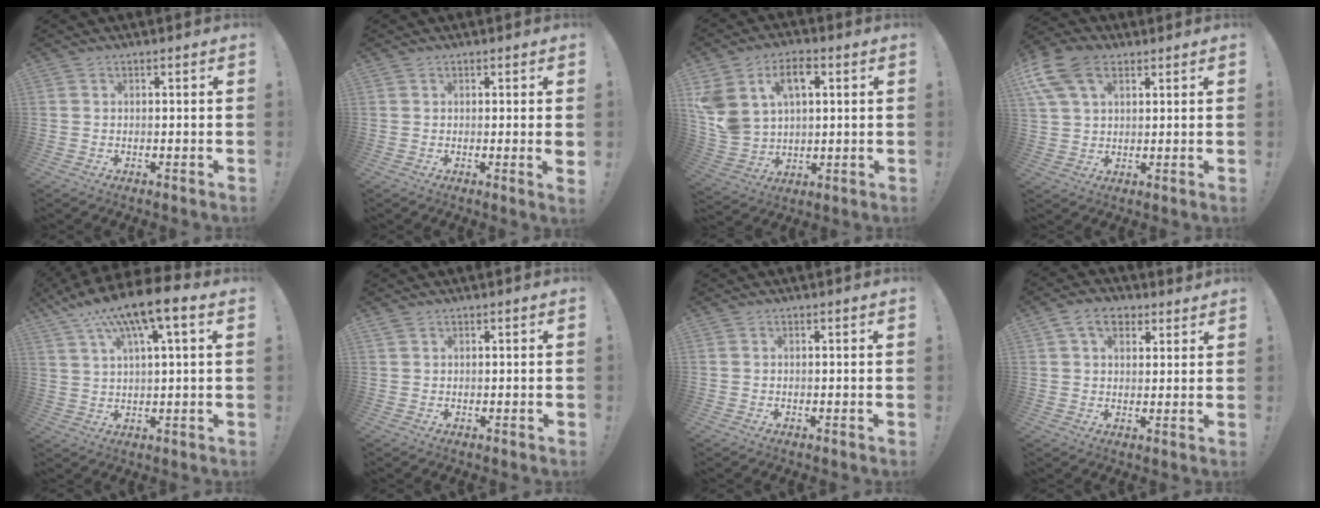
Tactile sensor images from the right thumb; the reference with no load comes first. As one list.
[{"total": 2.1, "force": [0.2, -0.3, 2.1], "torque": [-0.021, -0.009, -0.001]}, {"total": 13.8, "force": [5.9, 9.2, 8.4], "torque": [-0.167, -0.023, 0.108]}, {"total": 12.9, "force": [6.0, 8.0, 8.0], "torque": [-0.163, -0.017, 0.115]}, {"total": 12.6, "force": [6.5, 2.8, 10.4], "torque": [-0.180, -0.031, 0.107]}, {"total": 0.8, "force": [0.6, 0.3, 0.5], "torque": [-0.012, 0.001, 0.012]}, {"total": 0.0}, {"total": 8.0, "force": [4.1, 5.4, 4.4], "torque": [-0.066, -0.005, 0.077]}]